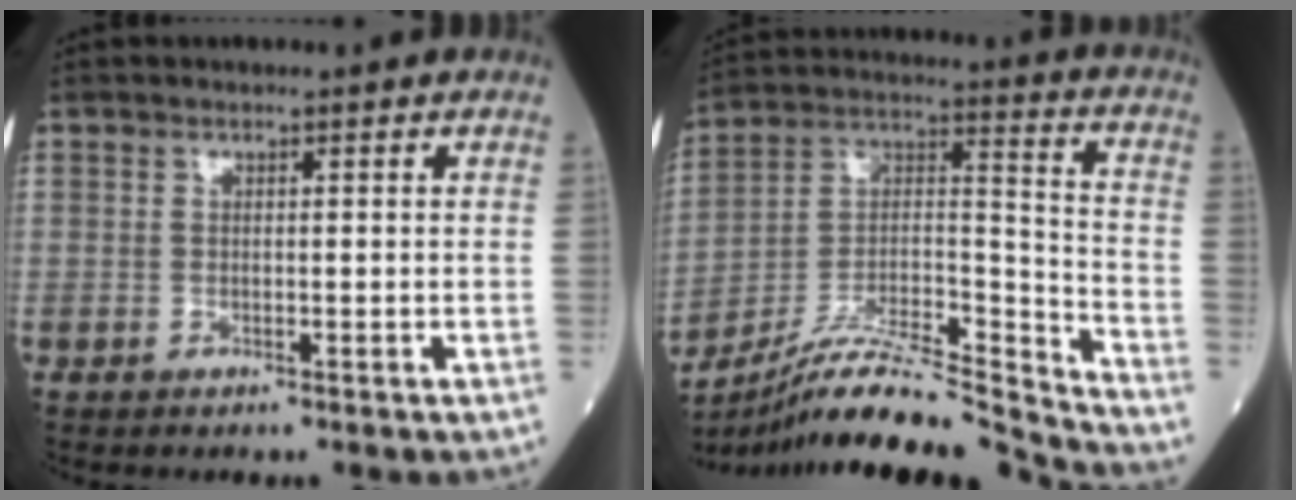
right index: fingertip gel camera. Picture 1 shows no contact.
{"total": 19.0, "force": [-17.8, -0.8, 6.5], "torque": [-0.123, 0.023, -0.310]}